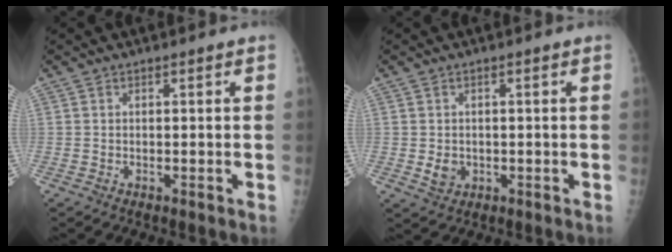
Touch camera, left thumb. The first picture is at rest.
{"total": 2.9, "force": [-0.6, 2.4, 1.4], "torque": [-0.014, -0.001, -0.003]}